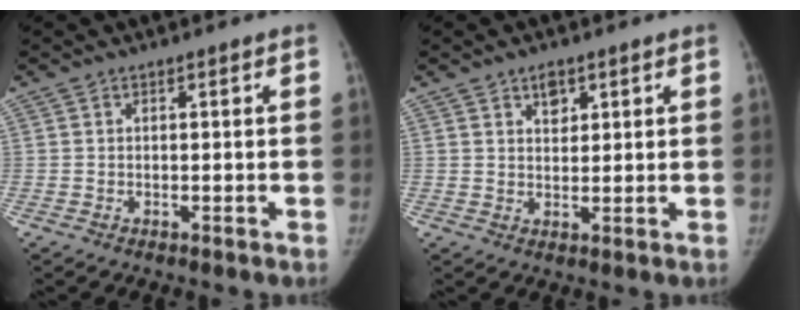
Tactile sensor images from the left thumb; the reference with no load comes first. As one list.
[{"total": 3.2, "force": [1.9, 2.0, 1.6], "torque": [-0.008, -0.012, 0.032]}]